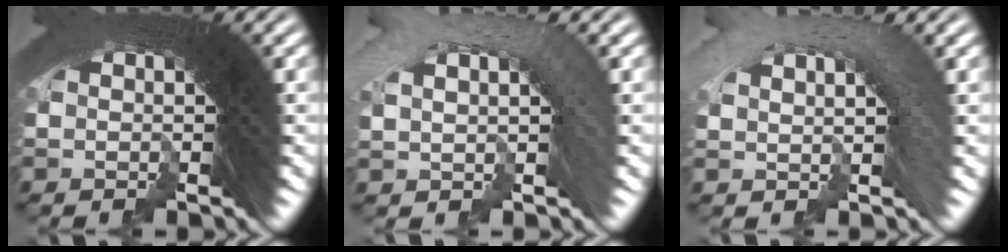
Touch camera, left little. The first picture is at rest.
{"total": 3.3, "force": [-2.4, 2.2, 0.1], "torque": [-0.004, 0.005, -0.041]}
{"total": 2.9, "force": [-2.3, 1.8, -0.1], "torque": [-0.001, 0.000, -0.038]}